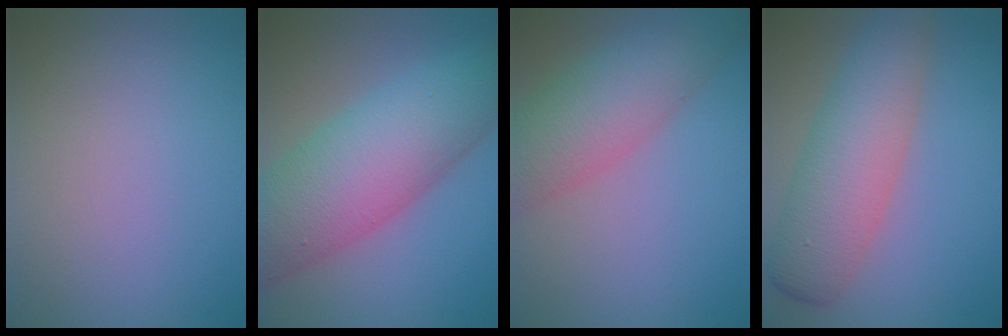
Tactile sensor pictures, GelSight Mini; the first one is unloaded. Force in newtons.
{"total": 11.3, "press": 11.2, "slide": 0.4}
{"total": 7.0, "press": 7.0, "slide": 0.3}
{"total": 7.2, "press": 7.2, "slide": 0.2}